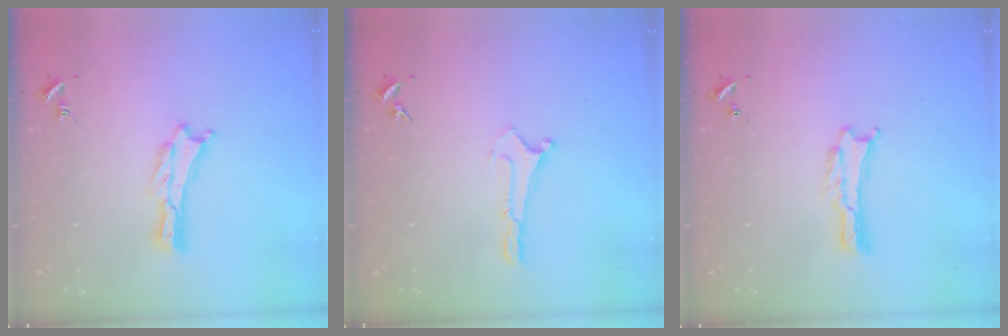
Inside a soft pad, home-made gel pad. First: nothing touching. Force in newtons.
{"total": 0.0}
{"total": 0.0}